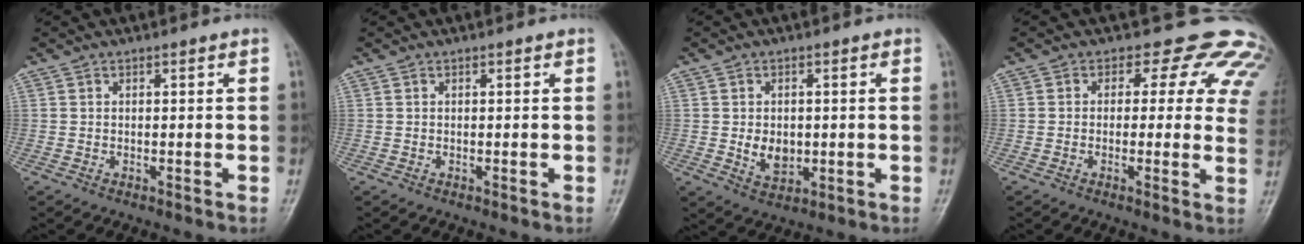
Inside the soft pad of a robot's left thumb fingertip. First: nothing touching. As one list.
[{"total": 0.0}, {"total": 5.1, "force": [-0.2, 3.8, 3.4], "torque": [-0.036, -0.005, 0.005]}, {"total": 13.7, "force": [8.4, 8.1, 7.2], "torque": [-0.028, -0.019, 0.066]}]